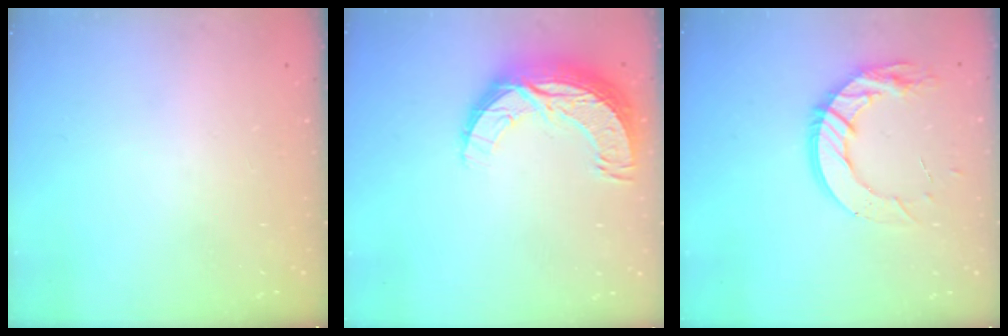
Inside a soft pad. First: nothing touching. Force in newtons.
{"total": 12.7, "press": 12.6, "slide": 0.9}
{"total": 13.8, "press": 13.8, "slide": 1.0}